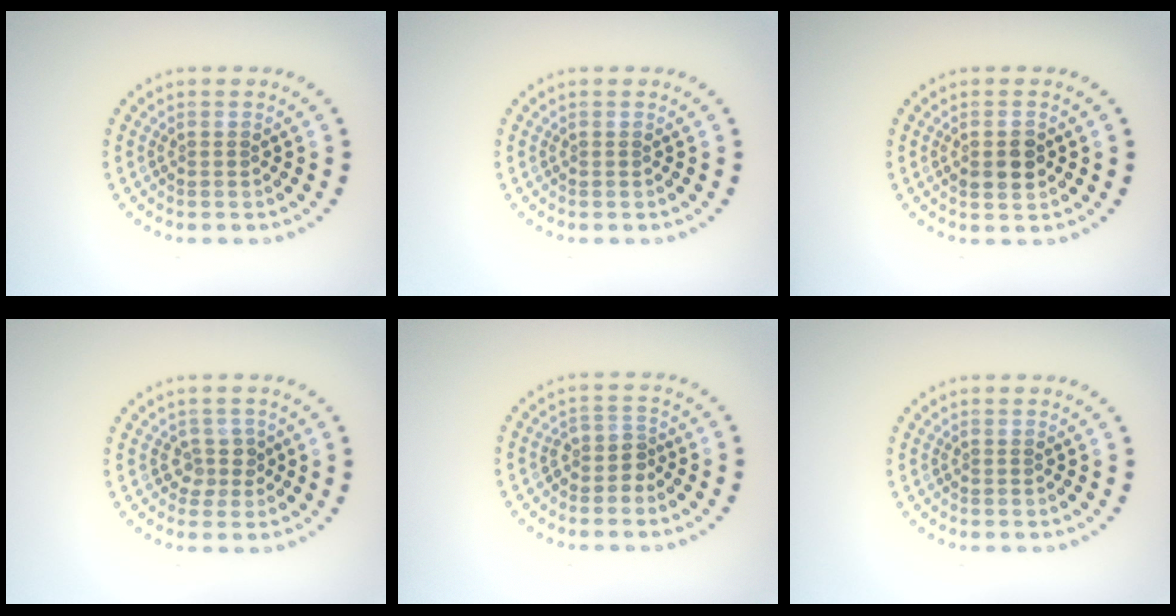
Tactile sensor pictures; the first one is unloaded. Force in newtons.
{"total": 0.0}
{"total": 2.2, "press": 2.2, "slide": 0.2}
{"total": 1.9, "press": 1.4, "slide": 1.3}
{"total": 2.0, "press": 1.5, "slide": 1.2}
{"total": 0.0}